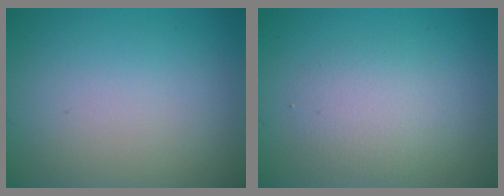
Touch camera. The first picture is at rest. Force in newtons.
{"total": 2.6, "press": 2.6, "slide": 0.1}